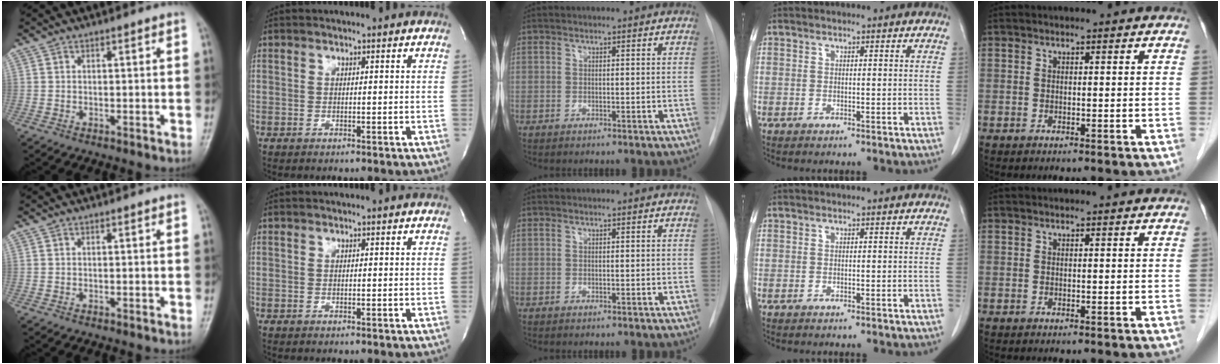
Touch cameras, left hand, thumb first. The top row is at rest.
{}